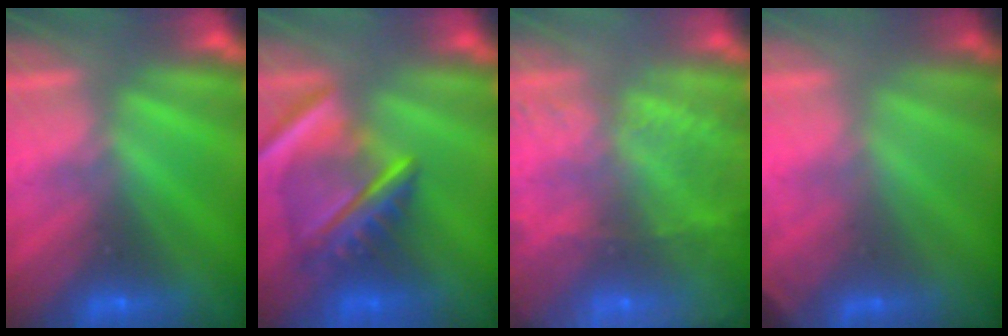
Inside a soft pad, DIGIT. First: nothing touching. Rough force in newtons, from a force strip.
{"total": 9.6}
{"total": 7.4}
{"total": 2.0}